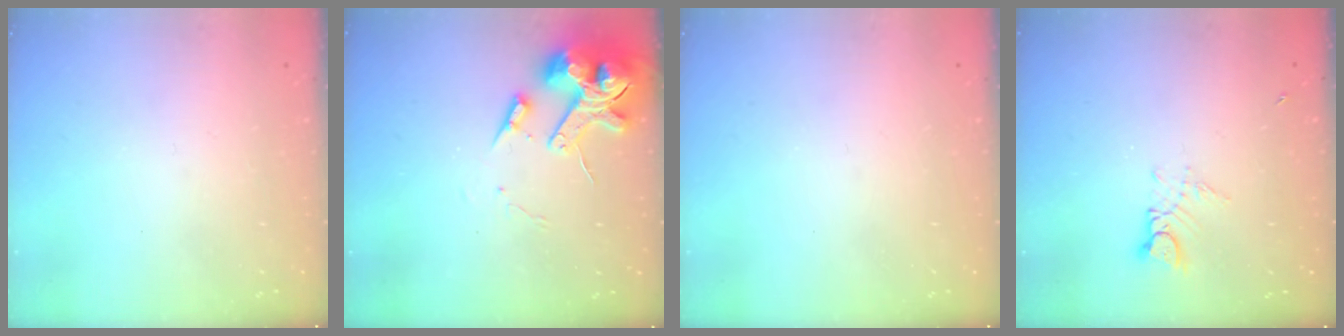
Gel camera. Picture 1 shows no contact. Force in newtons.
{"total": 15.0, "press": 14.8, "slide": 2.3}
{"total": 0.0}
{"total": 4.1, "press": 4.1, "slide": 0.5}